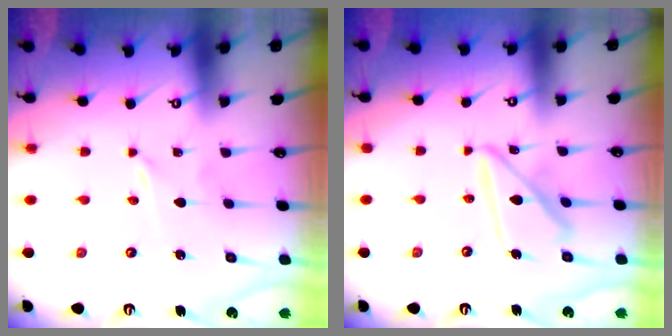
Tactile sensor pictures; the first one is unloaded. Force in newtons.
{"total": 14.1, "press": 14.0, "slide": 1.4}